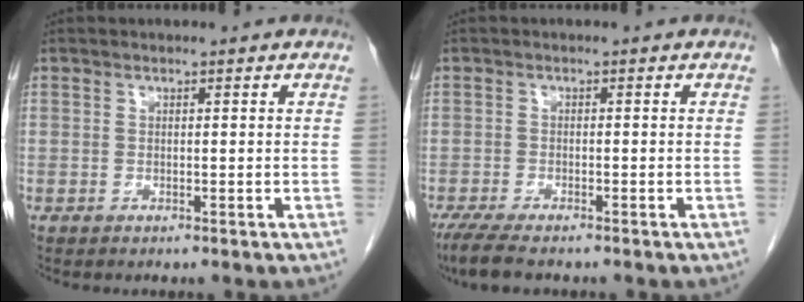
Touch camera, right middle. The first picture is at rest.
{"total": 5.8, "force": [-4.5, 1.2, 3.4], "torque": [-0.060, -0.015, -0.073]}